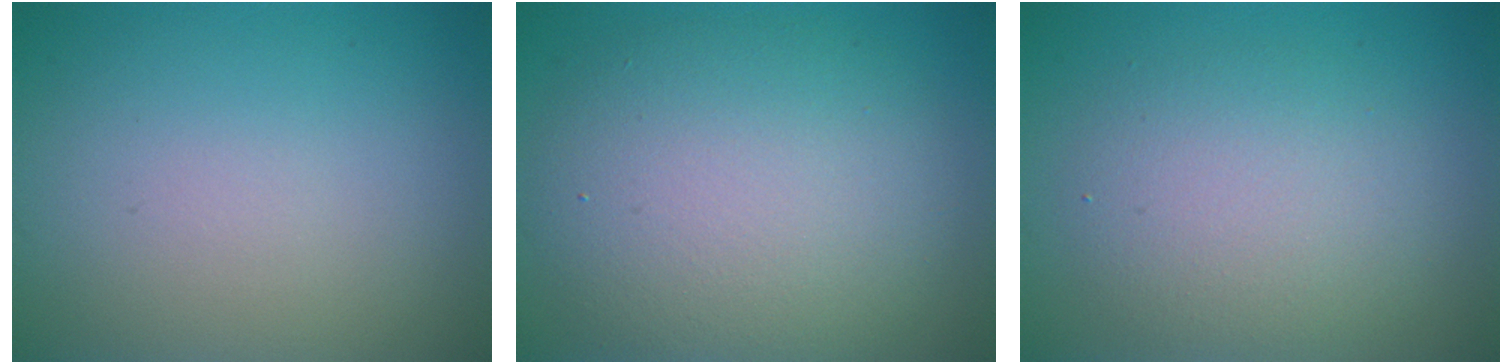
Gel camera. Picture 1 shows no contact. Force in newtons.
{"total": 8.8, "press": 8.8, "slide": 0.7}
{"total": 4.4, "press": 4.4, "slide": 0.2}